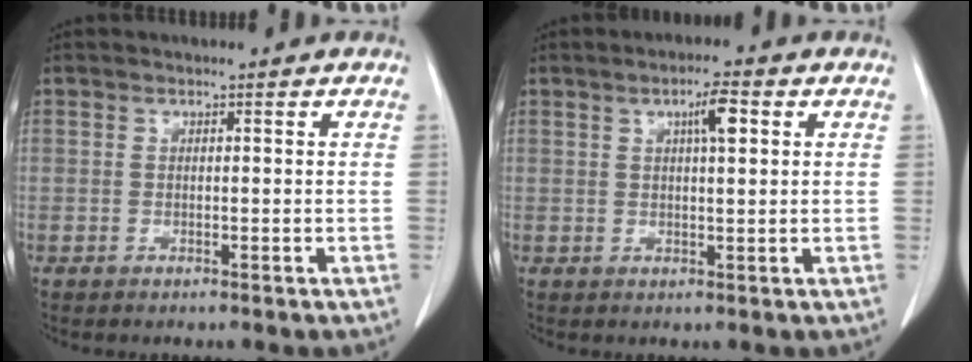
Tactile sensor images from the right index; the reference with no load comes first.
{"total": 4.1, "force": [1.5, 0.6, 3.7], "torque": [-0.065, 0.004, 0.025]}